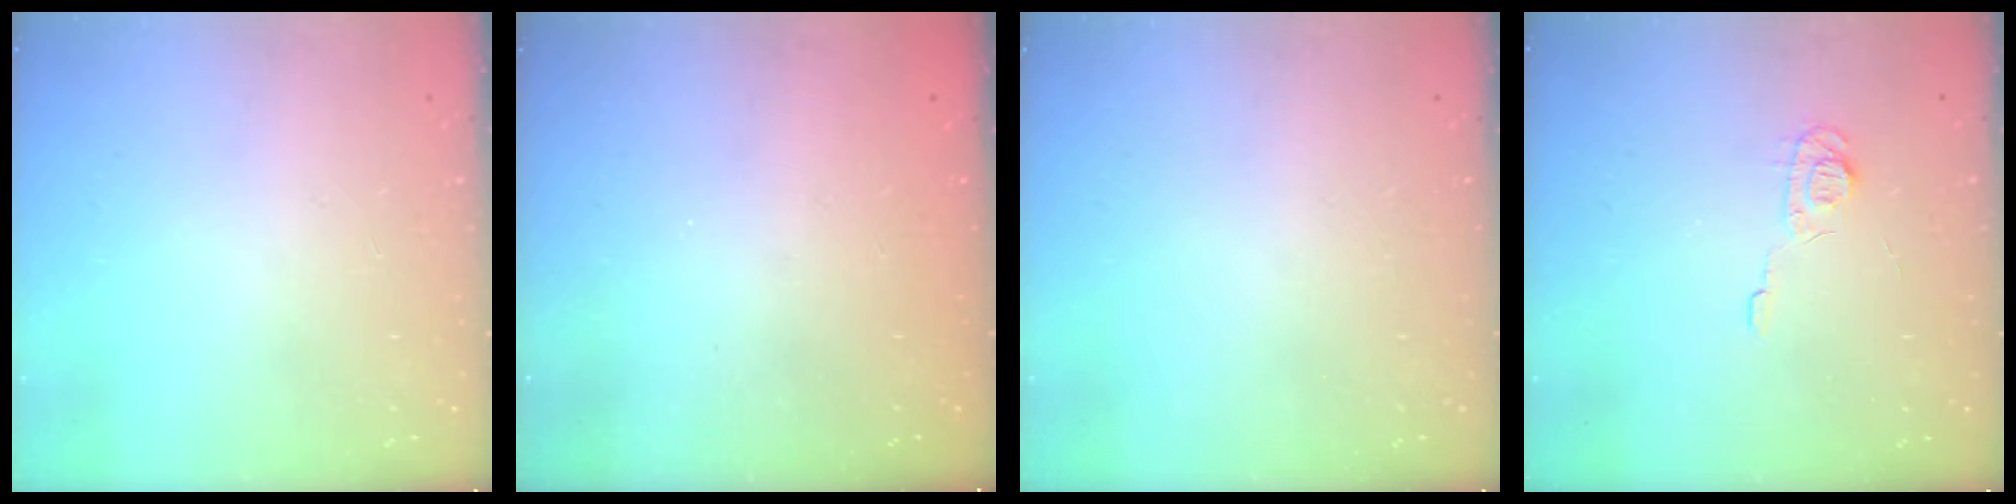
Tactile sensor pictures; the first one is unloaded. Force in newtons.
{"total": 2.2, "press": 2.1, "slide": 0.7}
{"total": 0.0}
{"total": 5.9, "press": 5.8, "slide": 0.9}